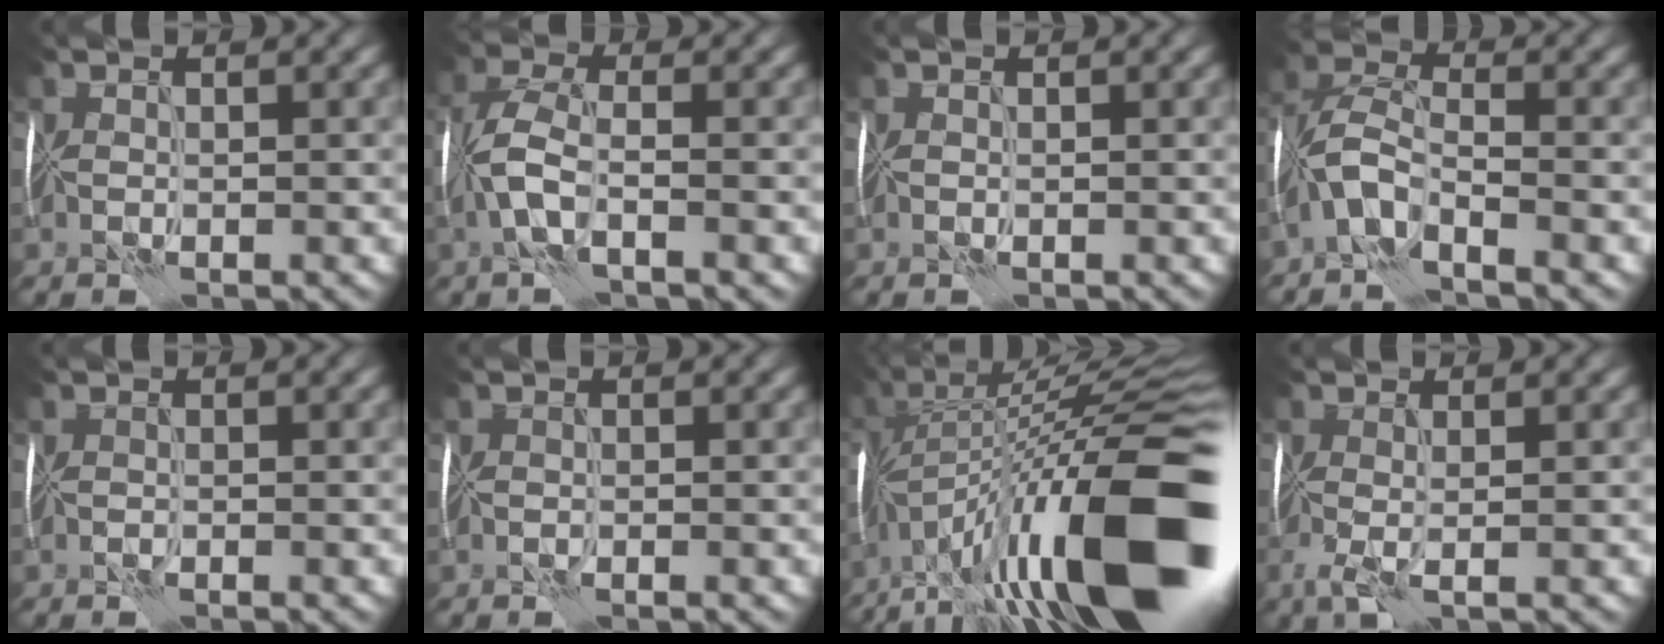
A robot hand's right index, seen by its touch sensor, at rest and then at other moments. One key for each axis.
{"total": 4.3, "fx": -1.2, "fy": 1.6, "fz": 3.8, "tx": -0.093, "ty": 0.008, "tz": -0.034}
{"total": 0.0}
{"total": 4.3, "fx": -2.6, "fy": 1.4, "fz": 3.2, "tx": -0.069, "ty": 0.006, "tz": -0.066}
{"total": 0.0}
{"total": 0.0}
{"total": 20.6, "fx": -6.1, "fy": 6.2, "fz": 18.7, "tx": -0.296, "ty": 0.026, "tz": -0.110}
{"total": 2.7, "fx": -0.5, "fy": 0.7, "fz": 2.6, "tx": -0.051, "ty": -0.007, "tz": -0.010}